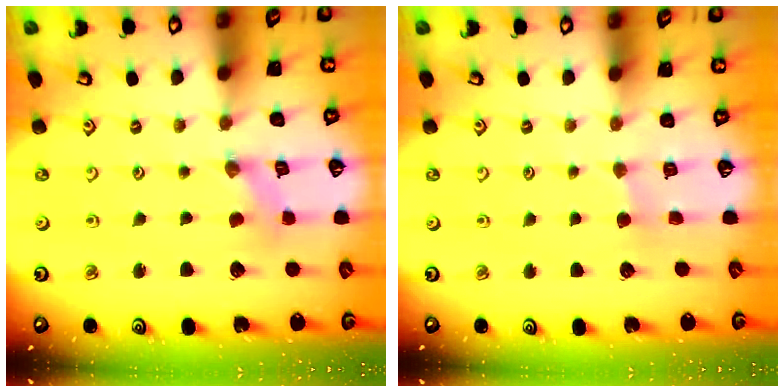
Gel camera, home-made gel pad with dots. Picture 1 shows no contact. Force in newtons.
{"total": 1.9, "press": 1.9, "slide": 0.3}